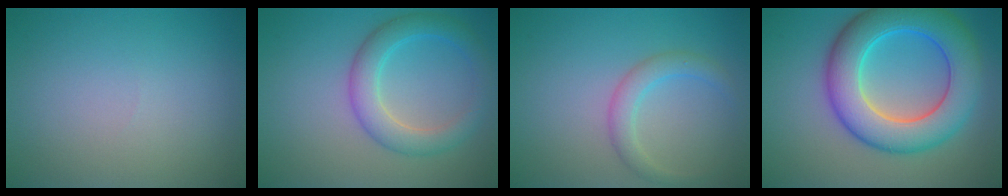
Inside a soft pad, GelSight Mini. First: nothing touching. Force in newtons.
{"total": 4.2, "press": 4.2, "slide": 0.1}
{"total": 2.3, "press": 2.3, "slide": 0.0}
{"total": 9.6, "press": 9.6, "slide": 0.2}